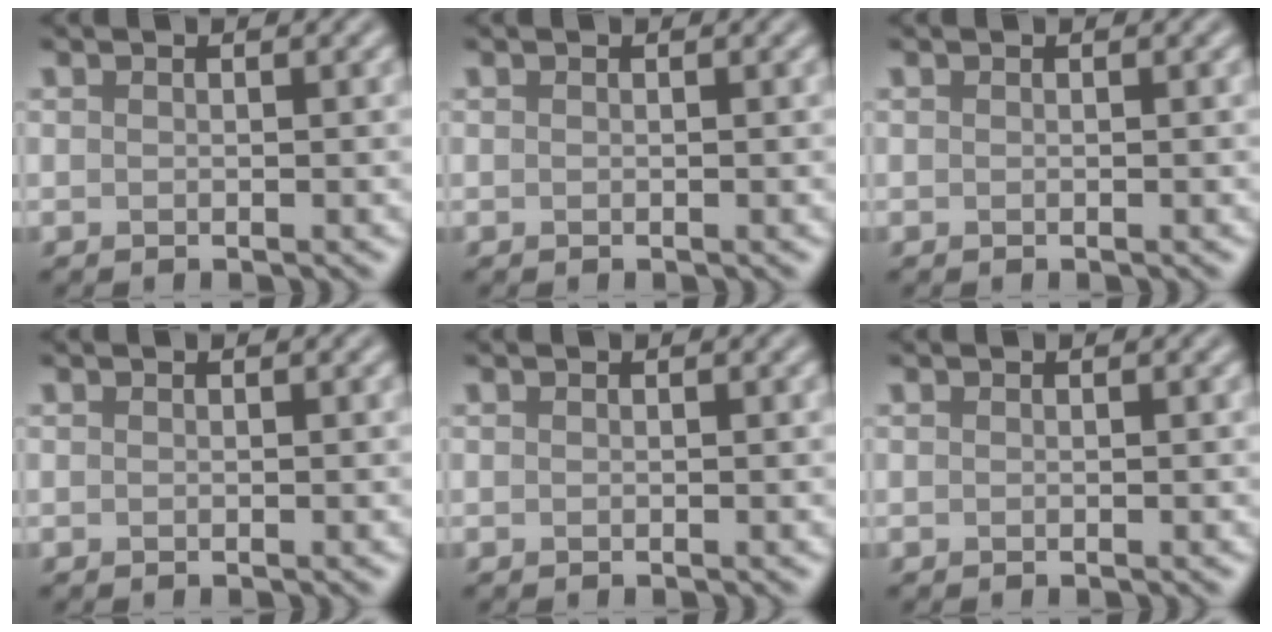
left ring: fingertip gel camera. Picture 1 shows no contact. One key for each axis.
{"total": 0.0}
{"total": 0.0}
{"total": 0.0}
{"total": 0.0}
{"total": 0.0}